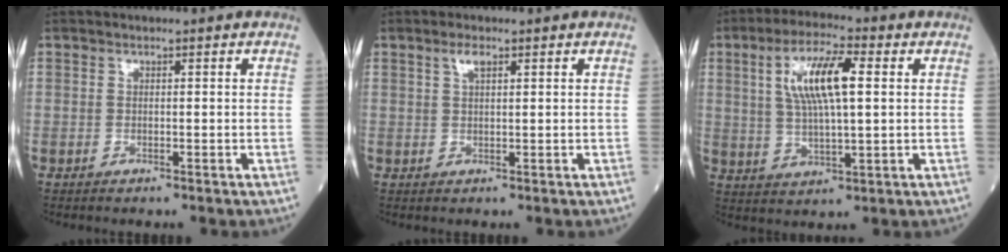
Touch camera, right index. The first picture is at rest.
{"total": 1.8, "force": [1.1, 0.5, 1.3], "torque": [-0.027, 0.009, 0.026]}
{"total": 10.3, "force": [2.6, 2.3, 9.7], "torque": [-0.190, 0.012, 0.049]}